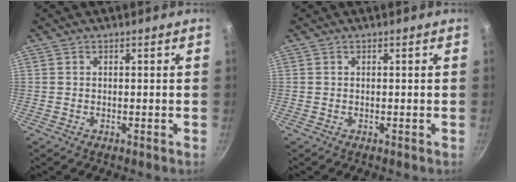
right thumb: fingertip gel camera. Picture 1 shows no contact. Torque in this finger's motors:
{"motor_torque": [0.00, 0.00, 0.00, 0.00, 0.00]}